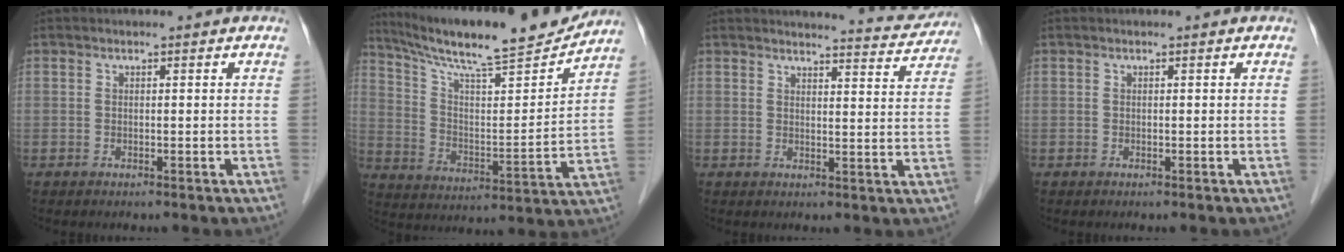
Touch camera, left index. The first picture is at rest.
{"total": 19.6, "force": [17.8, 0.6, 8.3], "torque": [-0.147, -0.018, 0.281]}
{"total": 7.2, "force": [7.1, 0.3, 0.2], "torque": [0.000, -0.017, 0.070]}
{"total": 0.0}